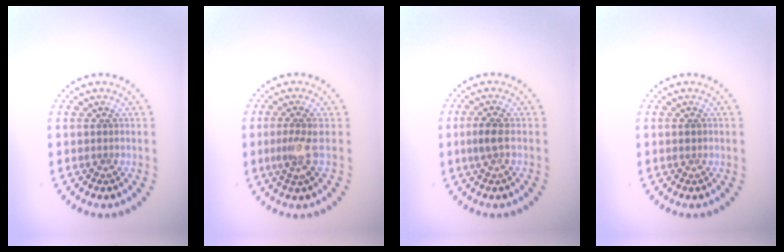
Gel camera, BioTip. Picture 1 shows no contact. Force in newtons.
{"total": 2.1, "press": 1.6, "slide": 1.4}
{"total": 1.8, "press": 1.7, "slide": 0.7}
{"total": 0.8, "press": 0.8, "slide": 0.1}